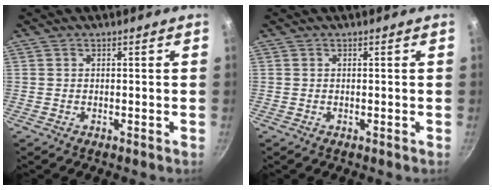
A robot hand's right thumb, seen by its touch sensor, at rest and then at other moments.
{"total": 0.0}